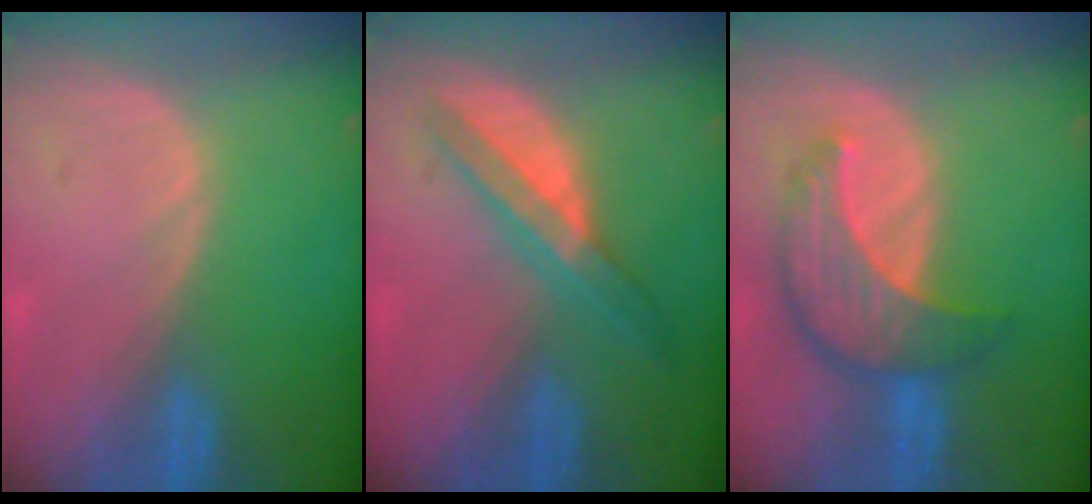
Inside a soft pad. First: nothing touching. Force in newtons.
{"total": 6.4, "press": 5.6, "slide": 3.2}
{"total": 8.1, "press": 7.5, "slide": 3.1}